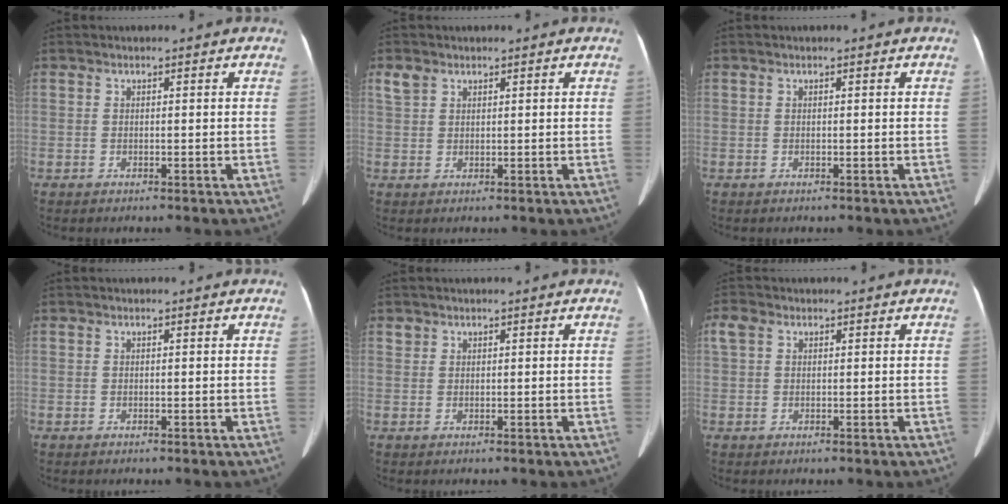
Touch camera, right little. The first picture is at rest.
{"total": 2.1, "force": [1.5, 1.3, 0.9], "torque": [-0.025, 0.013, 0.035]}
{"total": 0.0}
{"total": 0.0}
{"total": 0.7, "force": [0.5, 0.4, 0.0], "torque": [0.002, 0.006, 0.009]}
{"total": 2.3, "force": [1.1, 1.6, 1.2], "torque": [-0.037, 0.024, 0.025]}